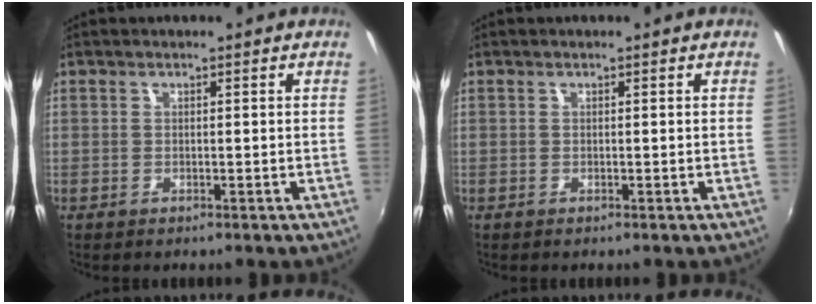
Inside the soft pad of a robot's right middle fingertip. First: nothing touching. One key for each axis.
{"total": 0.0}